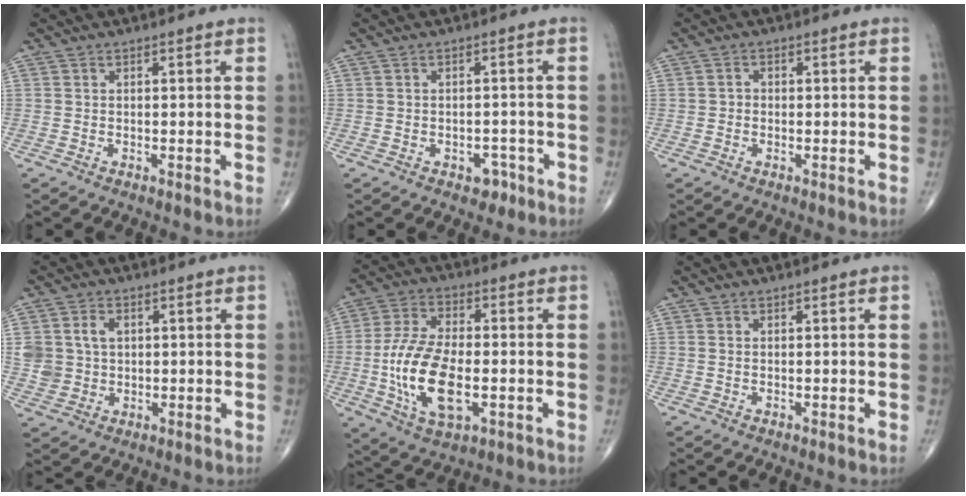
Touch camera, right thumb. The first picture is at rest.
{"total": 2.8, "force": [-1.6, 1.9, 1.2], "torque": [-0.002, 0.012, -0.018]}
{"total": 1.2, "force": [-0.2, 1.1, 0.5], "torque": [-0.002, 0.006, -0.006]}
{"total": 7.0, "force": [1.5, 5.6, 3.8], "torque": [-0.061, 0.000, 0.035]}
{"total": 15.7, "force": [-2.9, 7.6, 13.4], "torque": [-0.264, 0.004, -0.048]}
{"total": 0.0}